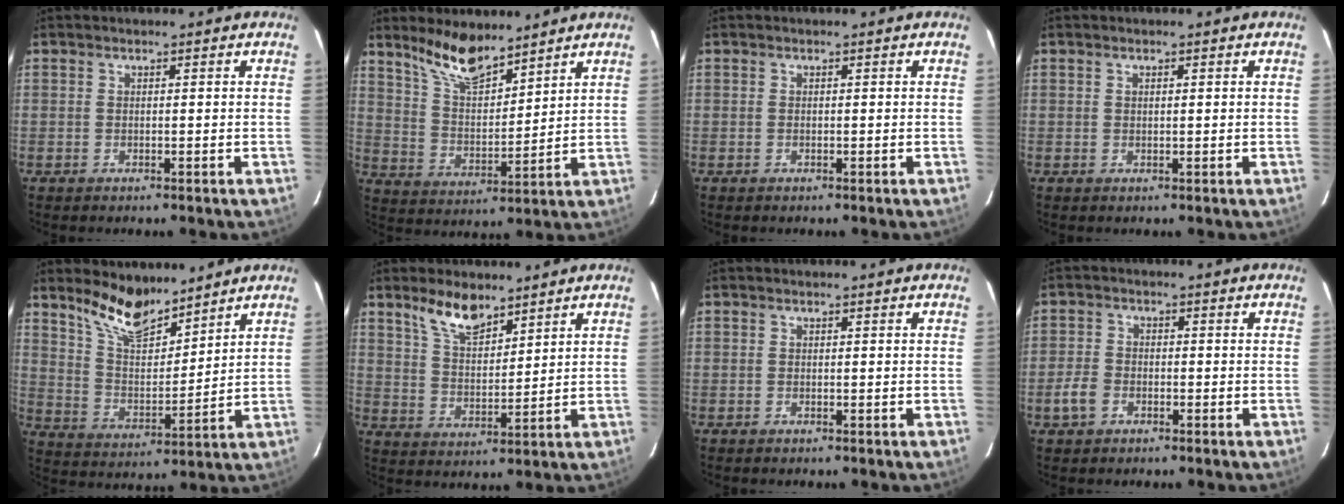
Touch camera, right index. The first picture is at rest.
{"total": 10.2, "force": [8.3, 2.9, 5.0], "torque": [-0.092, 0.000, 0.164]}
{"total": 0.0}
{"total": 0.6, "force": [0.3, 0.3, 0.4], "torque": [-0.008, 0.003, 0.006]}
{"total": 10.9, "force": [9.1, 3.4, 5.1], "torque": [-0.096, -0.001, 0.175]}
{"total": 7.9, "force": [6.0, 2.9, 4.3], "torque": [-0.076, 0.006, 0.118]}
{"total": 0.0}
{"total": 4.3, "force": [-2.2, 3.1, 2.0], "torque": [-0.050, 0.006, -0.040]}